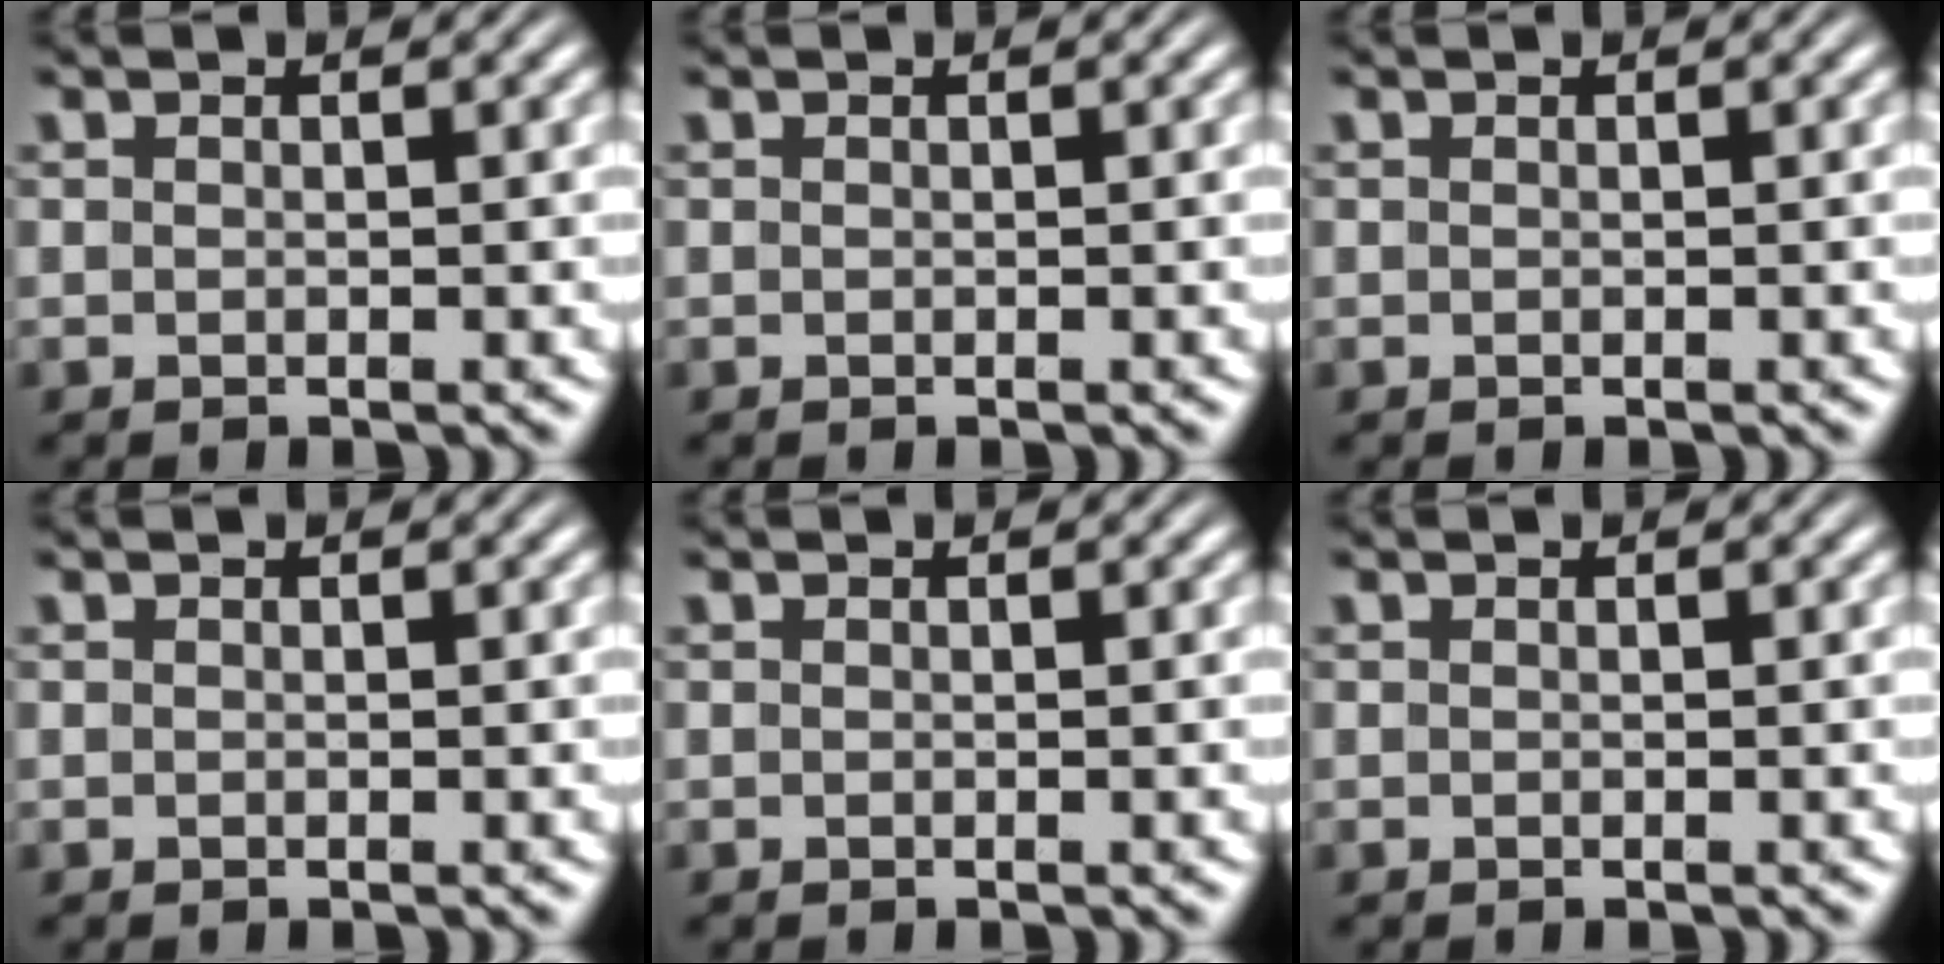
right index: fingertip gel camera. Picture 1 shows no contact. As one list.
[{"total": 0.0}, {"total": 0.0}, {"total": 0.0}, {"total": 0.0}, {"total": 0.0}]